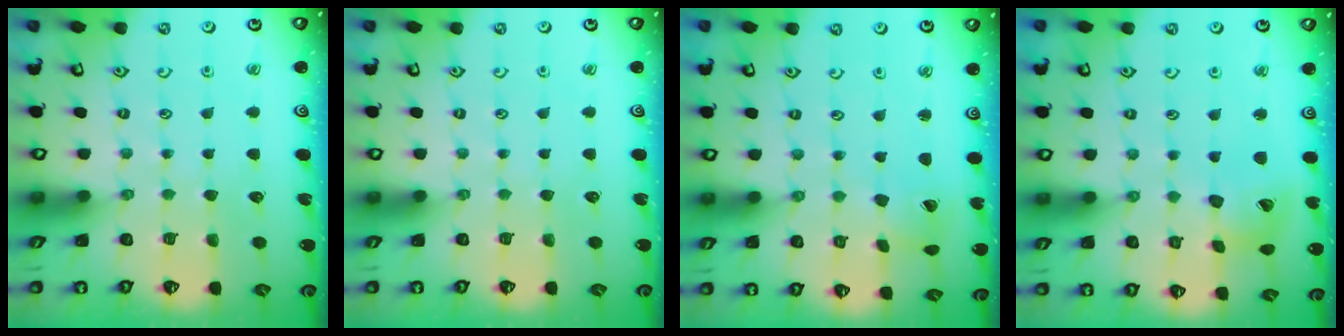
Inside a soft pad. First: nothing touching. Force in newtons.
{"total": 0.0}
{"total": 2.9, "press": 2.8, "slide": 0.4}
{"total": 11.9, "press": 11.8, "slide": 1.5}